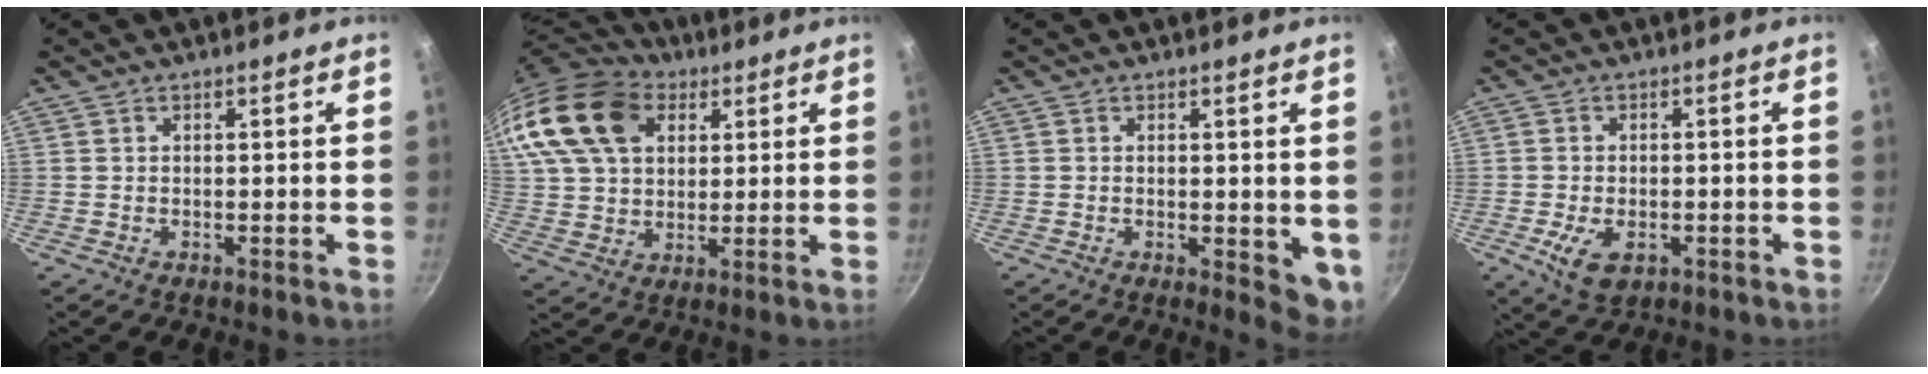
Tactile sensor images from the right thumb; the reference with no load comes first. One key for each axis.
{"total": 22.3, "fx": 9.0, "fy": 15.6, "fz": 13.2, "tx": -0.270, "ty": 0.014, "tz": 0.161}
{"total": 5.4, "fx": 0.0, "fy": 2.4, "fz": 4.8, "tx": -0.059, "ty": -0.014, "tz": 0.002}
{"total": 6.4, "fx": -2.0, "fy": 4.0, "fz": 4.6, "tx": -0.079, "ty": -0.001, "tz": -0.028}